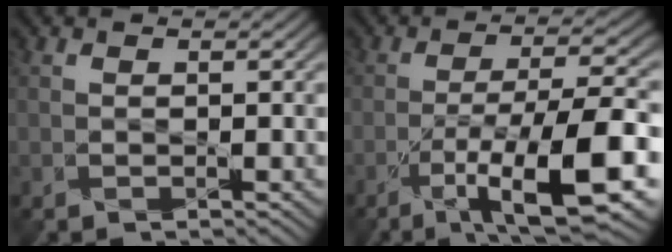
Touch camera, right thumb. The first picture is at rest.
{"total": 13.0, "force": [-6.3, 3.2, 10.9], "torque": [-0.177, -0.006, -0.107]}